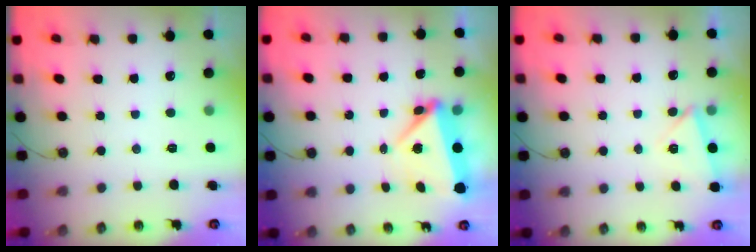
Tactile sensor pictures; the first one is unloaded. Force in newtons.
{"total": 6.5, "press": 6.3, "slide": 1.5}
{"total": 4.2, "press": 3.3, "slide": 2.6}